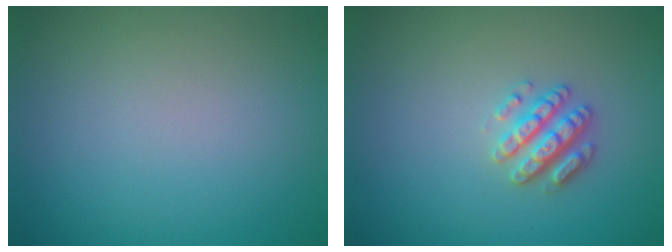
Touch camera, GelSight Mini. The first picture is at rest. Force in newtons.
{"total": 2.8, "press": 2.7, "slide": 0.6}